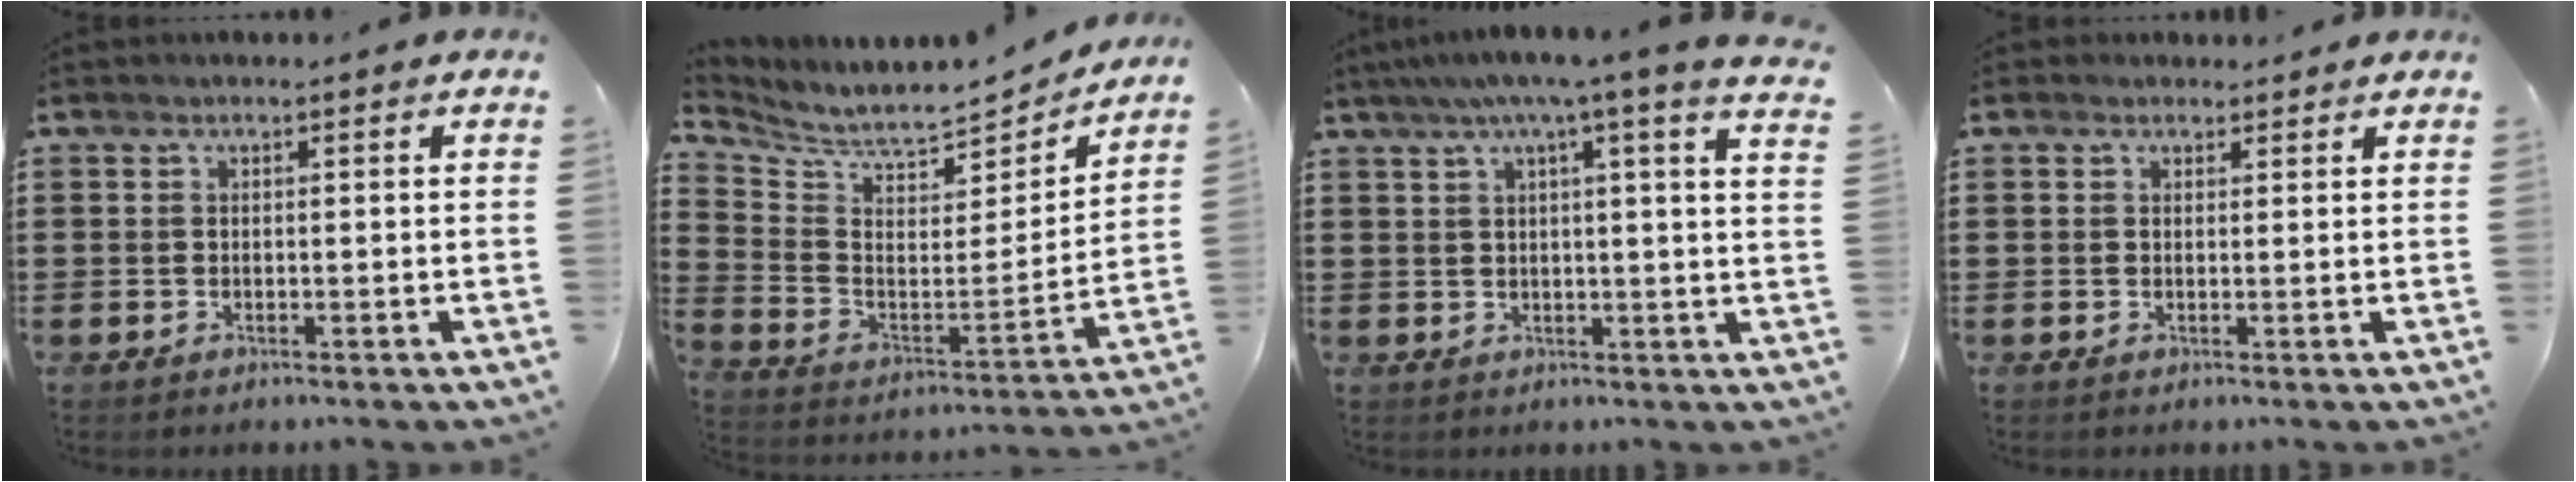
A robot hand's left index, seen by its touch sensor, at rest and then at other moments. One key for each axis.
{"total": 6.3, "fx": 6.1, "fy": 0.6, "fz": 1.4, "tx": -0.064, "ty": -0.058, "tz": 0.101}
{"total": 5.7, "fx": 3.8, "fy": -0.2, "fz": 4.2, "tx": -0.086, "ty": -0.015, "tz": 0.061}
{"total": 1.5, "fx": 1.2, "fy": 0.9, "fz": 0.0, "tx": -0.004, "ty": 0.006, "tz": 0.023}